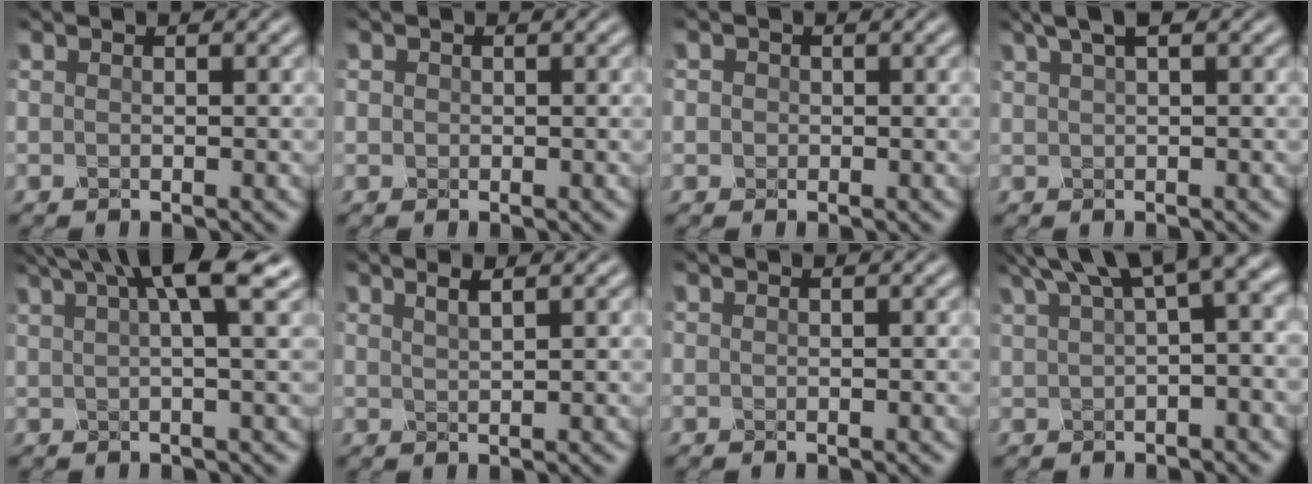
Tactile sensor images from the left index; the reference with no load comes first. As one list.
[{"total": 0.8, "force": [0.0, -0.4, -0.8], "torque": [0.002, 0.000, 0.009]}, {"total": 0.7, "force": [-0.2, 0.2, -0.7], "torque": [0.005, 0.000, 0.007]}, {"total": 1.8, "force": [1.3, -0.1, 1.2], "torque": [-0.022, 0.007, 0.028]}, {"total": 7.1, "force": [3.9, 0.9, 5.9], "torque": [-0.048, 0.028, 0.049]}, {"total": 1.1, "force": [1.1, -0.4, 0.0], "torque": [-0.007, 0.009, 0.023]}, {"total": 0.0}, {"total": 7.2, "force": [3.3, 1.5, 6.3], "torque": [-0.073, 0.030, 0.062]}]